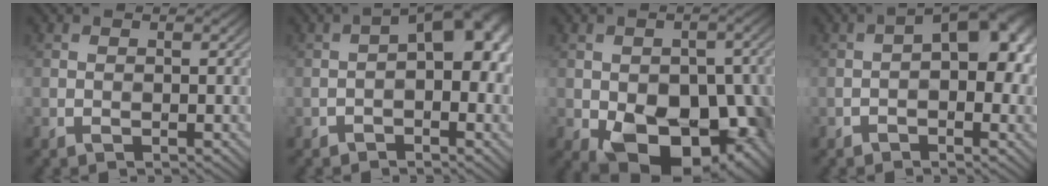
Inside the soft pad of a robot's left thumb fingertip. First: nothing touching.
{"total": 7.2, "force": [-0.9, 3.0, 6.5], "torque": [-0.085, 0.007, -0.004]}
{"total": 15.0, "force": [-5.2, 9.5, 10.4], "torque": [-0.131, -0.030, -0.057]}
{"total": 7.8, "force": [-0.4, 3.5, 6.9], "torque": [-0.091, 0.010, 0.004]}